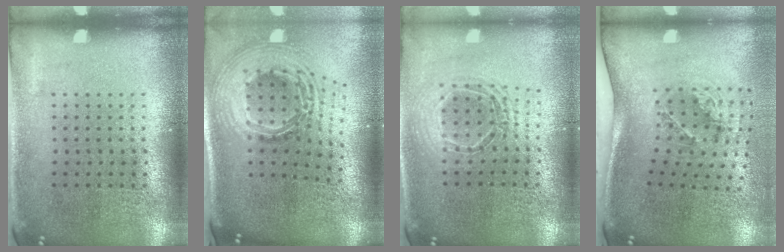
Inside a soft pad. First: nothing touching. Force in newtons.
{"total": 3.0, "press": 2.0, "slide": 2.2}
{"total": 1.7, "press": 1.4, "slide": 0.9}
{"total": 2.0, "press": 1.3, "slide": 1.6}